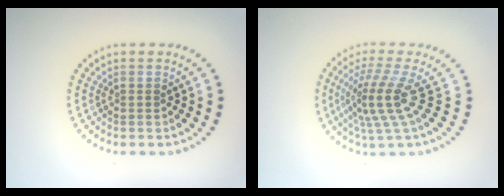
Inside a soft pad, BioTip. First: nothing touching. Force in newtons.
{"total": 4.1, "press": 2.9, "slide": 2.9}